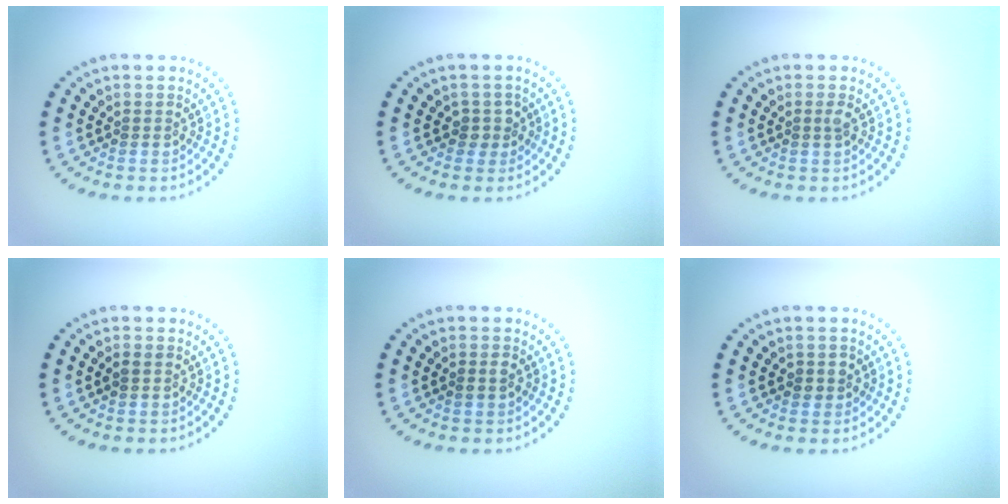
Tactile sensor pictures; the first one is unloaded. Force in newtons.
{"total": 1.5, "press": 1.3, "slide": 0.9}
{"total": 0.6, "press": 0.5, "slide": 0.4}
{"total": 0.8, "press": 0.8, "slide": 0.1}
{"total": 1.0, "press": 1.0, "slide": 0.1}
{"total": 1.2, "press": 1.0, "slide": 0.5}